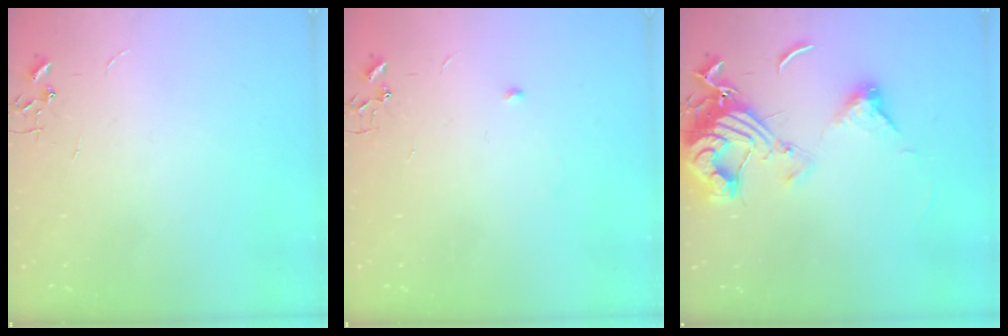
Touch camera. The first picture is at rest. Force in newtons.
{"total": 3.9, "press": 3.8, "slide": 0.8}
{"total": 14.8, "press": 14.7, "slide": 1.5}